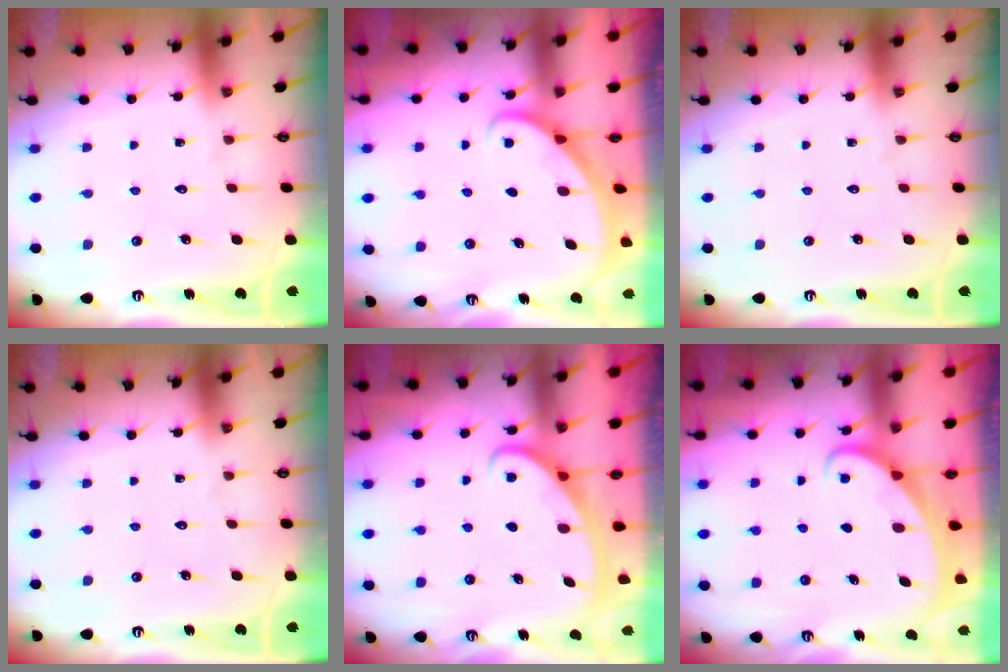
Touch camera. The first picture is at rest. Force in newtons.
{"total": 1.9, "press": 1.9, "slide": 0.1}
{"total": 0.0}
{"total": 0.0}
{"total": 2.8, "press": 2.8, "slide": 0.4}
{"total": 1.8, "press": 1.8, "slide": 0.2}